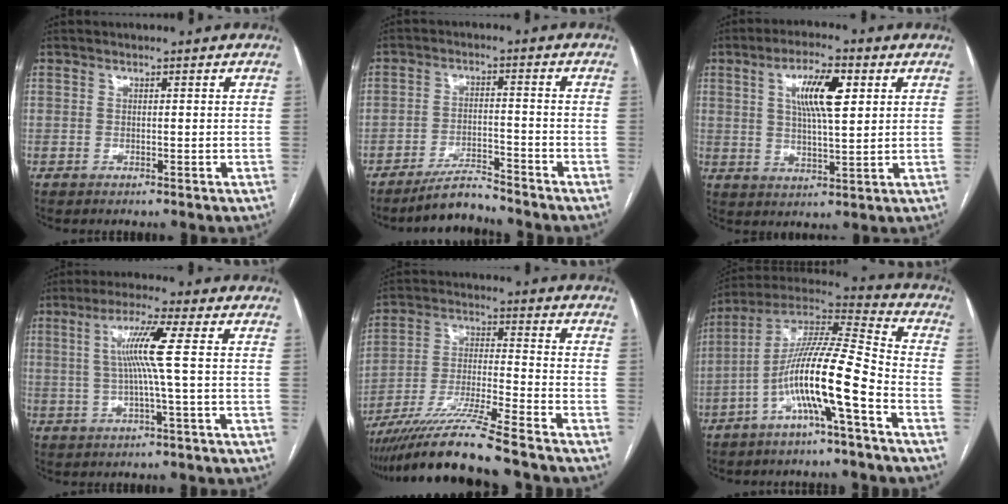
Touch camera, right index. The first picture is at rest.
{"total": 5.2, "force": [-5.1, 0.5, 1.3], "torque": [-0.023, -0.009, -0.090]}
{"total": 9.0, "force": [3.0, 2.1, 8.3], "torque": [-0.150, 0.009, 0.053]}
{"total": 7.4, "force": [0.9, -1.2, 7.2], "torque": [-0.137, 0.006, 0.019]}
{"total": 14.4, "force": [-11.9, -0.8, 8.1], "torque": [-0.149, -0.021, -0.210]}
{"total": 14.4, "force": [-5.6, 0.2, 13.3], "torque": [-0.245, 0.014, -0.107]}